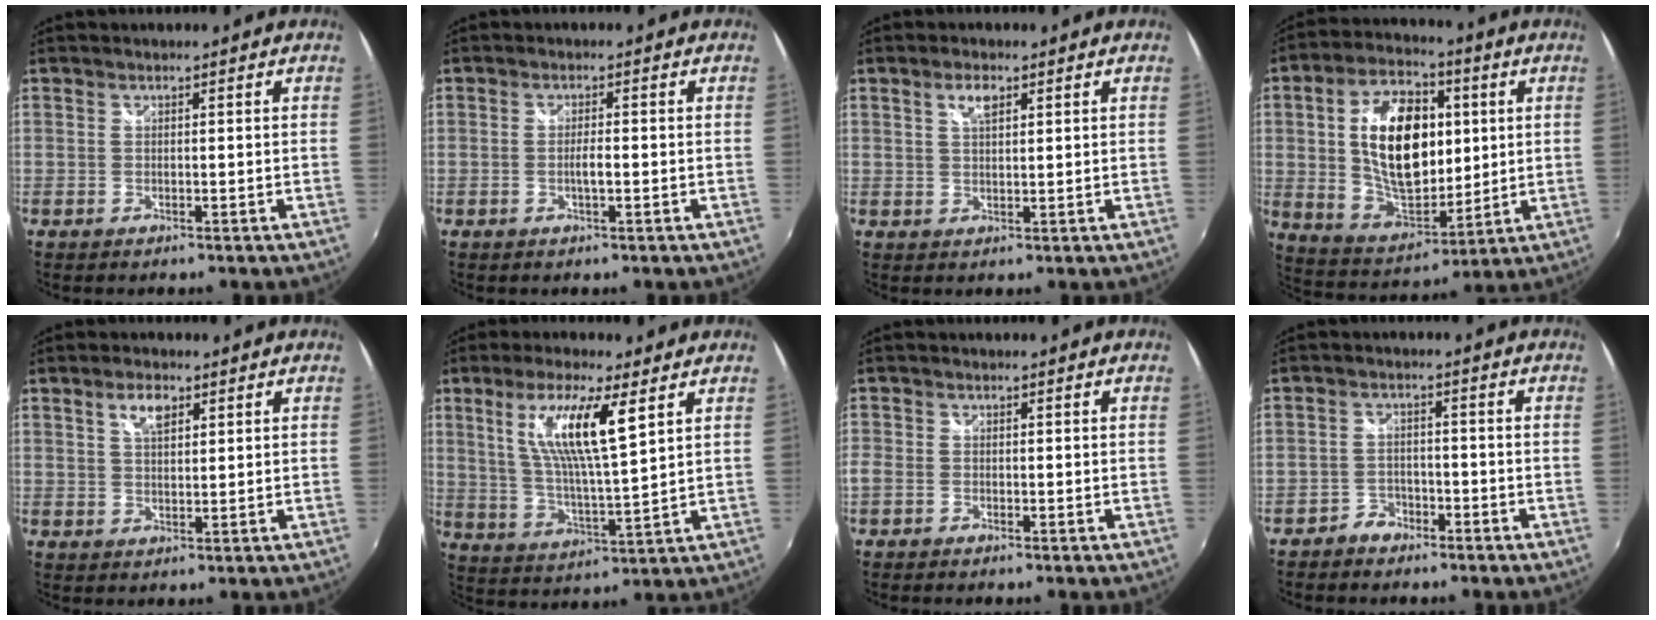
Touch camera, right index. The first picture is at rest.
{"total": 2.0, "force": [-0.6, 0.2, 1.8], "torque": [-0.035, -0.002, -0.011]}
{"total": 3.1, "force": [1.6, 1.3, 2.3], "torque": [-0.040, 0.004, 0.027]}
{"total": 18.4, "force": [2.9, 10.5, 14.8], "torque": [-0.270, 0.022, 0.066]}
{"total": 4.0, "force": [2.0, 1.9, 2.9], "torque": [-0.050, 0.006, 0.035]}
{"total": 12.6, "force": [5.4, 1.7, 11.3], "torque": [-0.213, -0.003, 0.102]}
{"total": 2.8, "force": [-1.7, 1.8, 1.2], "torque": [-0.029, -0.004, -0.039]}
{"total": 3.5, "force": [-2.8, 2.1, 0.3], "torque": [-0.015, 0.010, -0.051]}